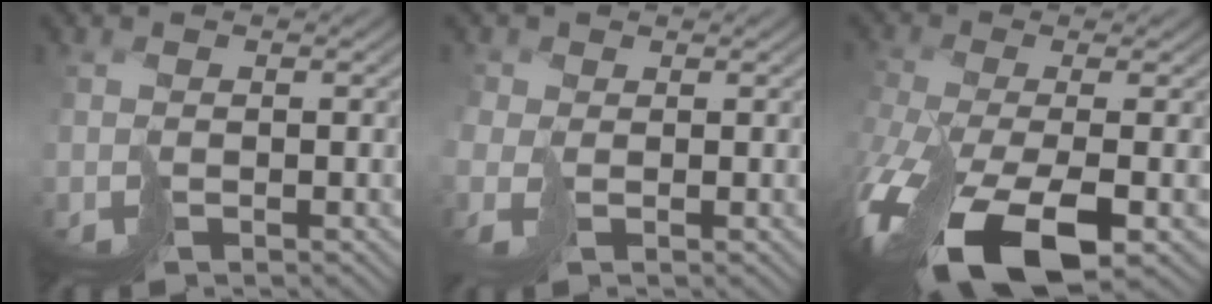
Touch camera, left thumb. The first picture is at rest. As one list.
[{"total": 2.5, "force": [-0.5, 1.8, 1.7], "torque": [-0.056, -0.004, -0.015]}, {"total": 15.3, "force": [-7.1, 6.1, 12.1], "torque": [-0.297, -0.049, -0.105]}]